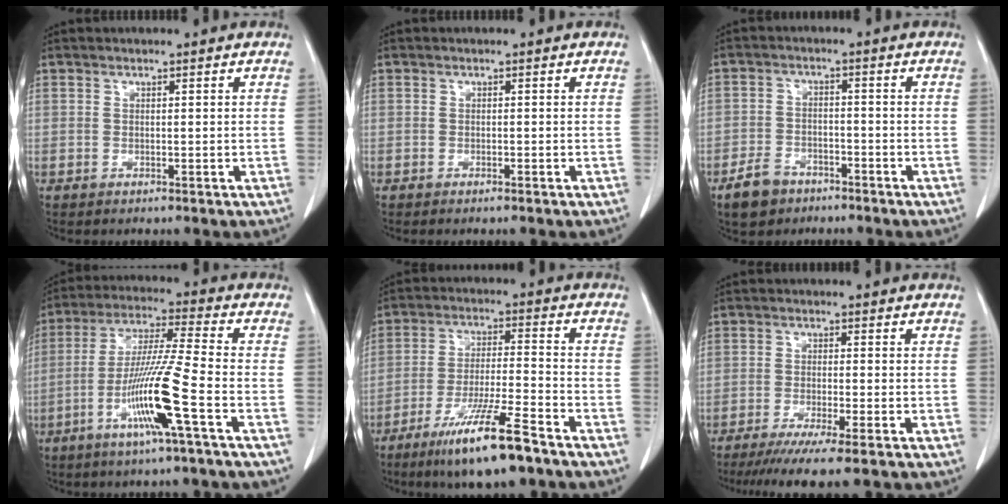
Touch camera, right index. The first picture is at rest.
{"total": 0.5, "force": [-0.4, -0.1, 0.3], "torque": [-0.010, -0.001, -0.007]}
{"total": 5.3, "force": [-3.6, 3.5, 1.8], "torque": [-0.039, 0.005, -0.059]}
{"total": 12.6, "force": [-4.8, -1.2, 11.6], "torque": [-0.228, -0.012, -0.097]}
{"total": 12.8, "force": [-8.6, 0.5, 9.4], "torque": [-0.175, -0.033, -0.153]}
{"total": 8.7, "force": [-6.8, -0.7, 5.5], "torque": [-0.073, -0.022, -0.105]}